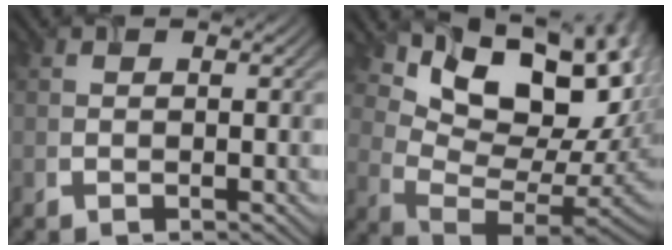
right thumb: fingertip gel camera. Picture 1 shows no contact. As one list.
[{"total": 17.8, "force": [7.8, 10.4, 12.1], "torque": [-0.161, 0.018, 0.156]}]